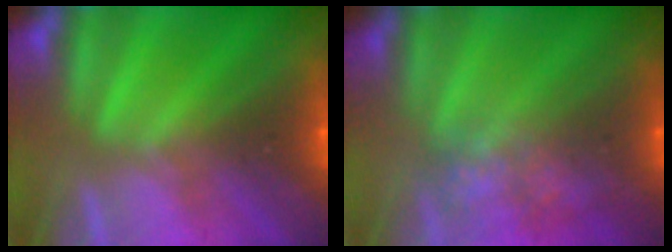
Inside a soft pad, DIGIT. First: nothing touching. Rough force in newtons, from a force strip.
{"total": 4.9}